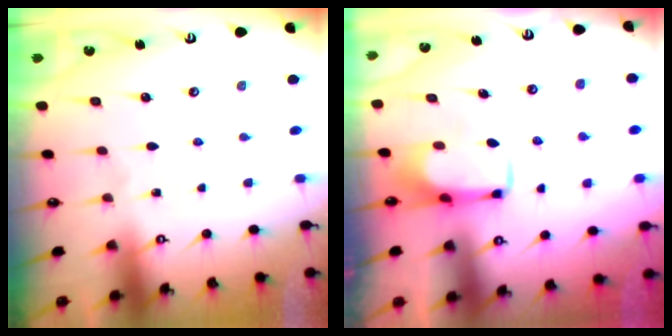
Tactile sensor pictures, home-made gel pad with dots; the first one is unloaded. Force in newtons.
{"total": 1.7, "press": 1.6, "slide": 0.5}